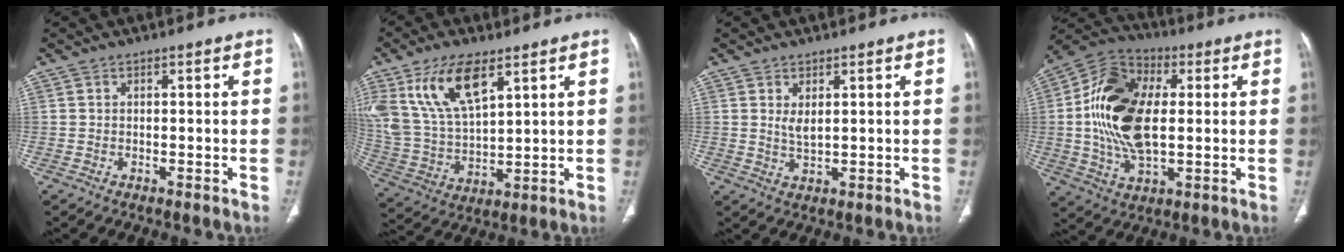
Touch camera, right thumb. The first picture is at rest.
{"total": 16.0, "force": [8.3, 7.4, 11.5], "torque": [-0.219, -0.025, 0.172]}
{"total": 2.6, "force": [1.0, 1.1, 2.2], "torque": [-0.041, -0.013, 0.024]}
{"total": 17.3, "force": [1.7, 9.1, 14.7], "torque": [-0.290, 0.009, 0.026]}